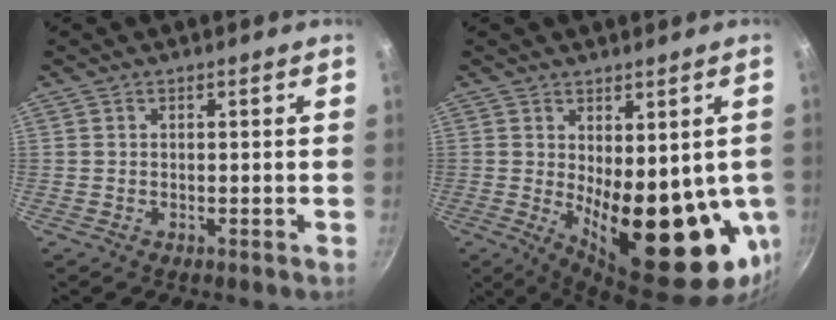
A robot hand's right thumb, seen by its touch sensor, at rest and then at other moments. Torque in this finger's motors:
{"motor_torque": [-0.52, 2.01, 2.48, 0.12, 0.18]}